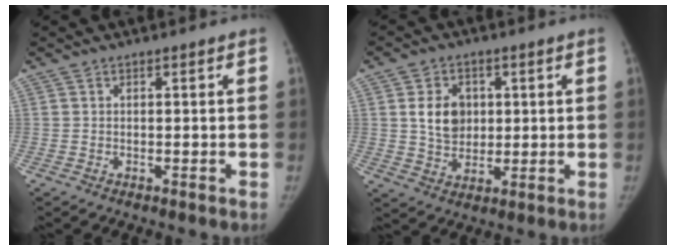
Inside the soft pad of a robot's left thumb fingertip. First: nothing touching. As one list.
[{"total": 8.1, "force": [1.7, 6.3, 4.8], "torque": [-0.052, -0.011, 0.036]}]